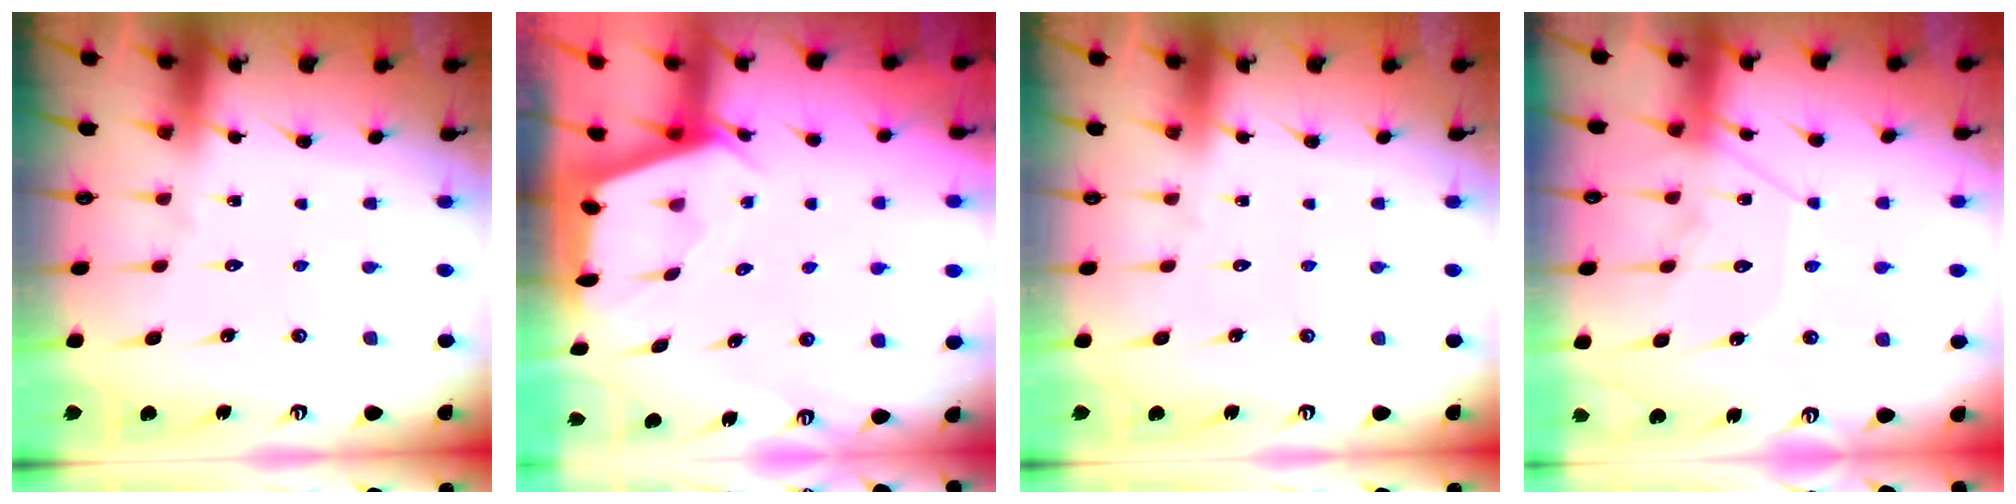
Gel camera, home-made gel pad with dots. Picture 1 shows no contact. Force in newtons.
{"total": 2.0, "press": 2.0, "slide": 0.3}
{"total": 0.0}
{"total": 12.7, "press": 12.6, "slide": 1.2}